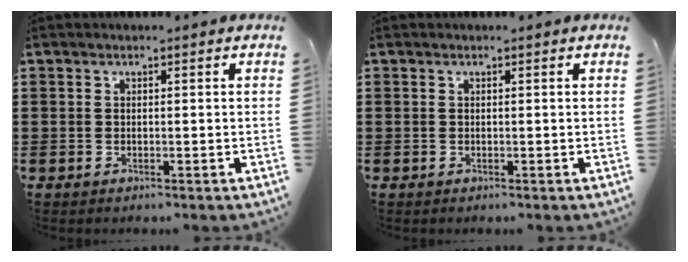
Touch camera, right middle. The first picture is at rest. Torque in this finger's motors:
{"motor_torque": [-0.19, -0.04, 0.00, 0.00]}